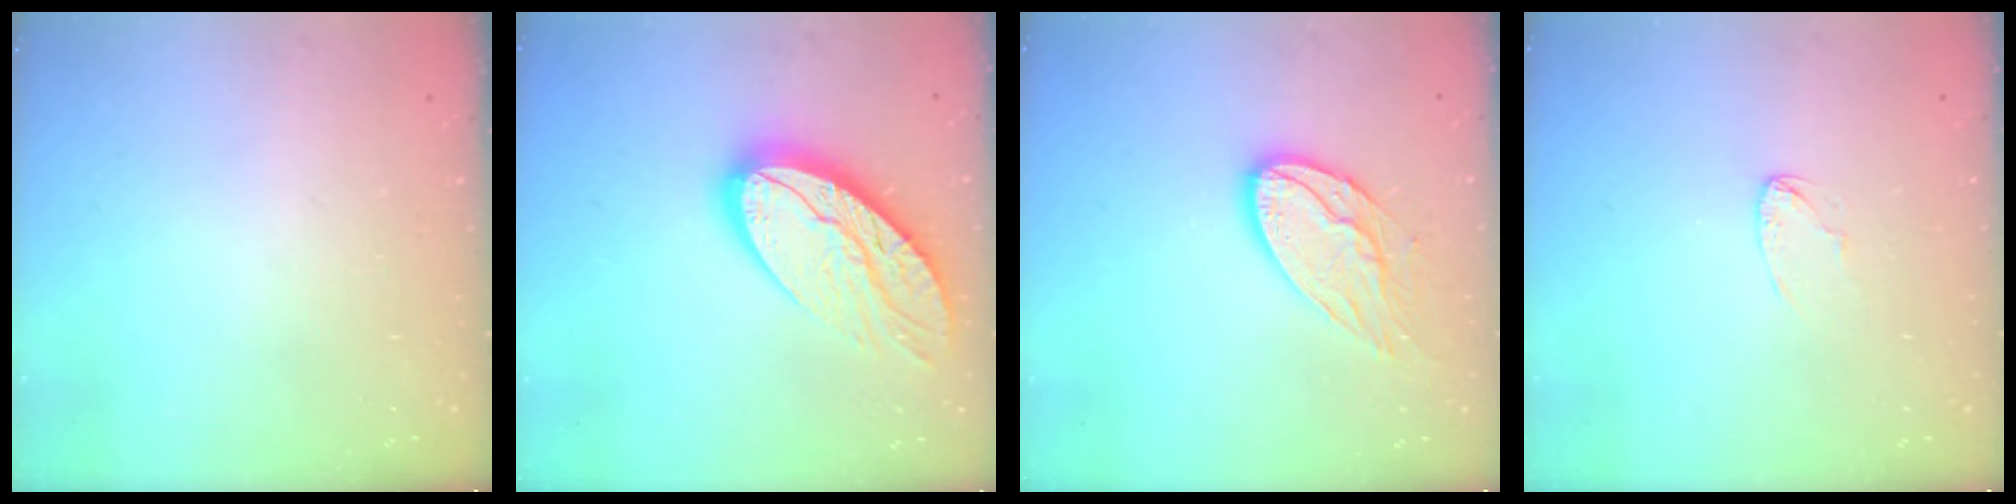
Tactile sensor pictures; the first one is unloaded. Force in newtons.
{"total": 17.9, "press": 17.9, "slide": 1.4}
{"total": 11.8, "press": 11.8, "slide": 0.6}
{"total": 2.6, "press": 2.6, "slide": 0.2}